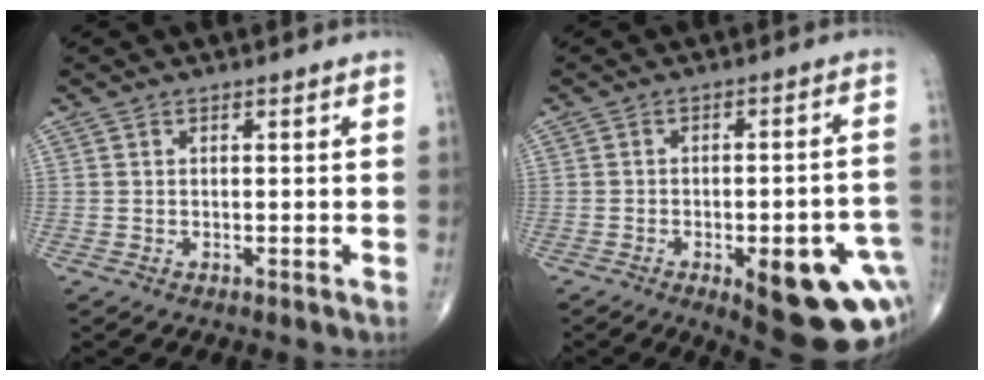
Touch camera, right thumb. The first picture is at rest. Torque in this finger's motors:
{"motor_torque": [1.80, 1.57, 0.93, -1.01, 0.29]}